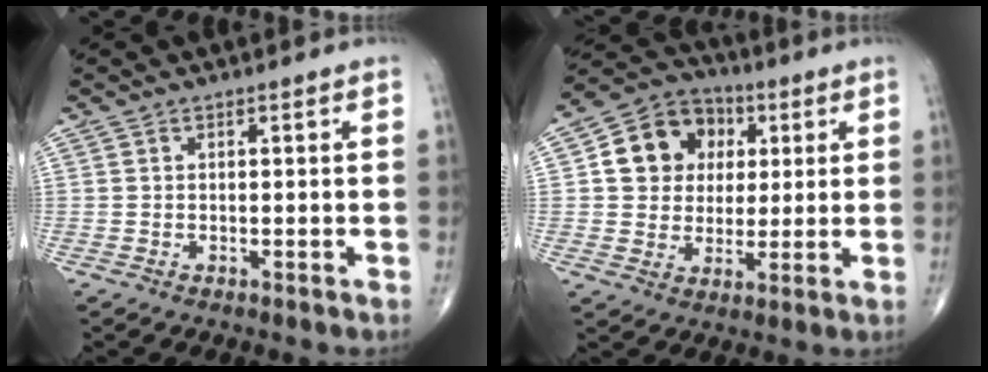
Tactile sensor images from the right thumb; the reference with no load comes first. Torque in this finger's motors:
{"motor_torque": [0.40, 2.38, 0.92, 0.23, 0.05]}